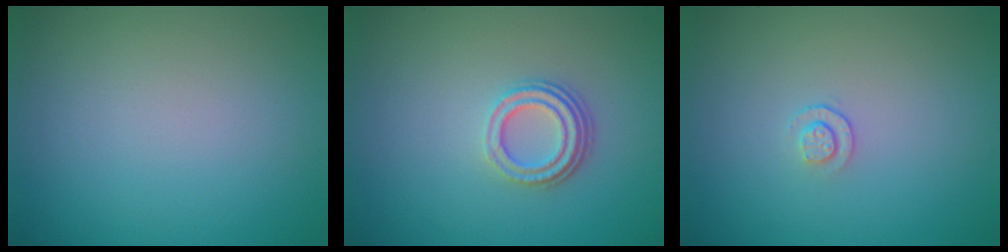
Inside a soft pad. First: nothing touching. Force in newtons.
{"total": 3.1, "press": 2.2, "slide": 2.2}
{"total": 0.9, "press": 0.6, "slide": 0.7}